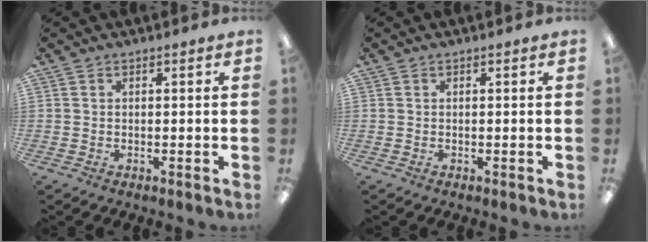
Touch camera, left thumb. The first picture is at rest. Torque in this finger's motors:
{"motor_torque": [0.00, 0.00, 0.11, -0.10, 0.00]}